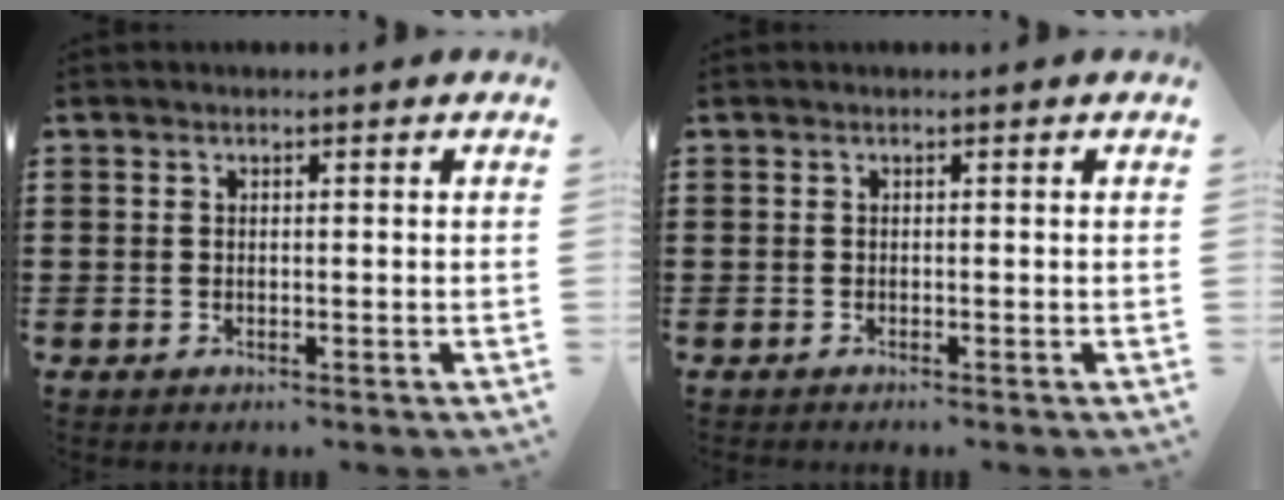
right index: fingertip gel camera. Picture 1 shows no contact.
{"total": 0.0}